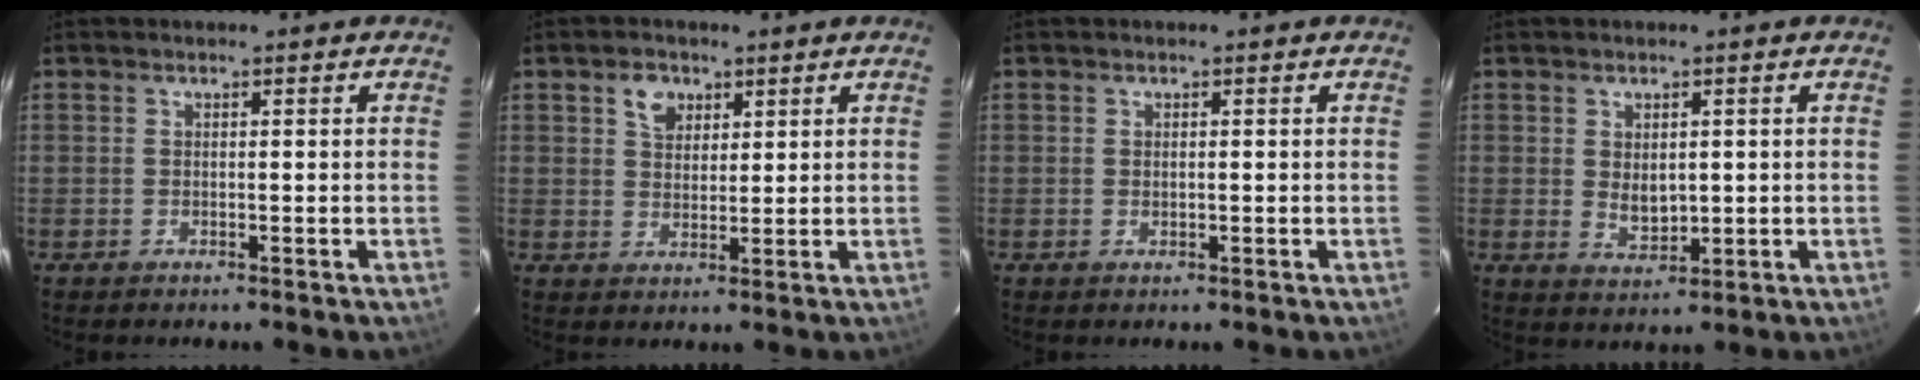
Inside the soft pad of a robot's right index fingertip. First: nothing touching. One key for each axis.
{"total": 4.3, "fx": 2.2, "fy": 3.1, "fz": 1.9, "tx": -0.023, "ty": 0.010, "tz": 0.043}
{"total": 0.7, "fx": 0.1, "fy": 0.3, "fz": 0.6, "tx": -0.008, "ty": 0.000, "tz": 0.002}
{"total": 4.3, "fx": 0.4, "fy": 2.8, "fz": 3.2, "tx": -0.051, "ty": -0.006, "tz": 0.015}